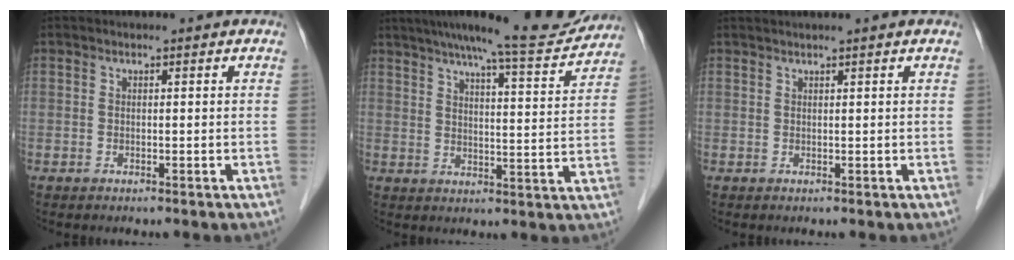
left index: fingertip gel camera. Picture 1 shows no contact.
{"total": 14.6, "force": [13.4, 0.9, 5.9], "torque": [-0.086, -0.007, 0.177]}
{"total": 2.4, "force": [2.0, -0.6, 1.2], "torque": [-0.015, 0.021, 0.041]}